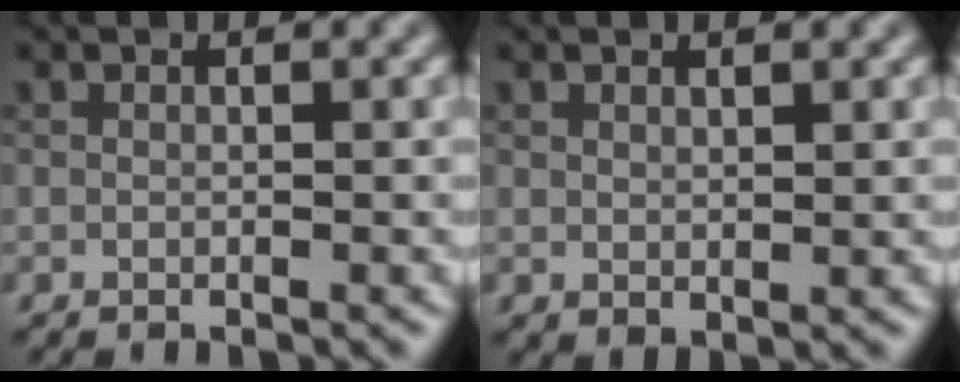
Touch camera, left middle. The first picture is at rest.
{"total": 1.0, "force": [0.7, 0.4, 0.6], "torque": [-0.012, -0.003, 0.018]}